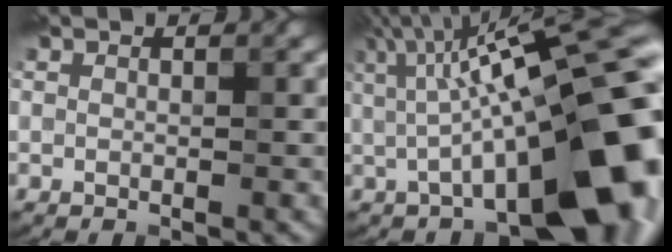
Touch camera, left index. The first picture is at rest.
{"total": 16.0, "force": [-0.7, 5.3, 15.1], "torque": [-0.198, 0.039, -0.013]}